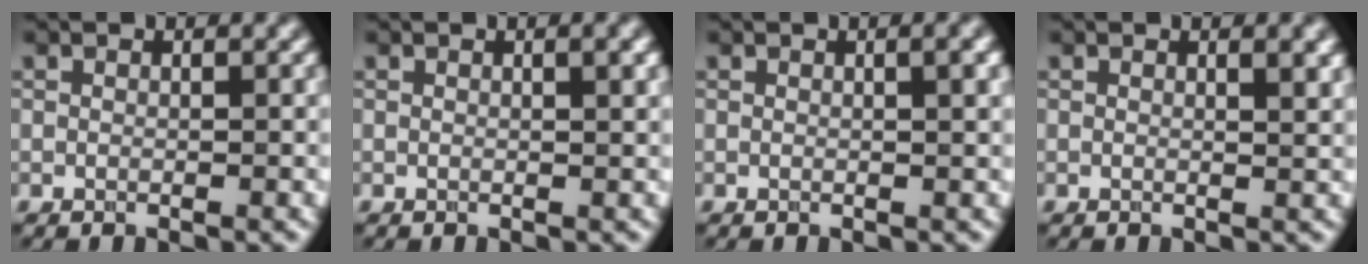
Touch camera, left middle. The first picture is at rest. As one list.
[{"total": 1.5, "force": [0.6, 0.3, 1.3], "torque": [-0.018, 0.003, 0.007]}, {"total": 2.1, "force": [0.6, 0.5, 1.9], "torque": [-0.020, 0.006, 0.005]}, {"total": 1.9, "force": [0.9, 0.6, 1.5], "torque": [-0.013, 0.001, 0.012]}]